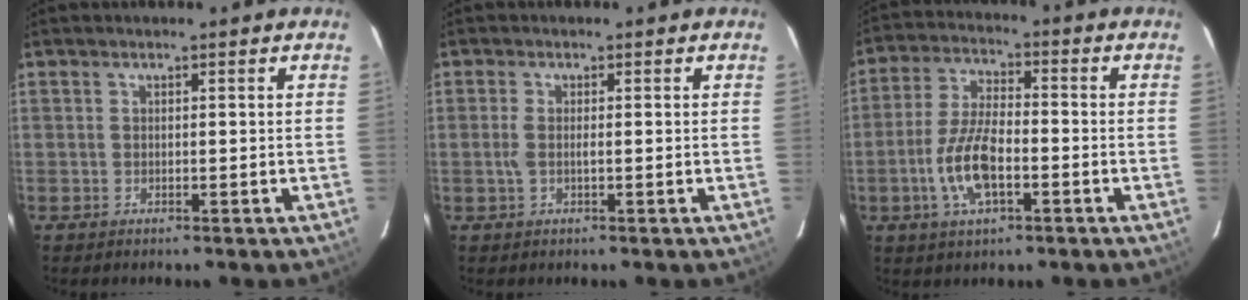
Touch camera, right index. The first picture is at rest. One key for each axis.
{"total": 2.2, "fx": -0.3, "fy": 0.5, "fz": 2.1, "tx": -0.046, "ty": -0.003, "tz": -0.005}
{"total": 10.5, "fx": -3.5, "fy": 4.2, "fz": 9.0, "tx": -0.189, "ty": 0.001, "tz": -0.066}